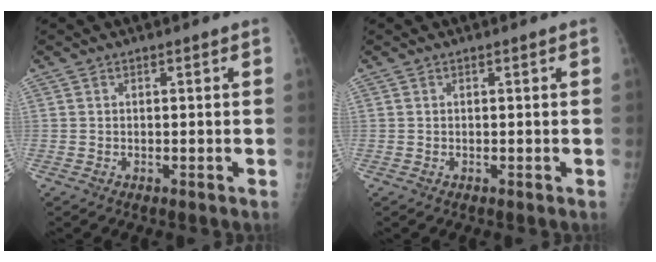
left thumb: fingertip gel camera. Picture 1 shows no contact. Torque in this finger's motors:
{"motor_torque": [0.00, 0.00, -0.07, -0.07, 0.00]}